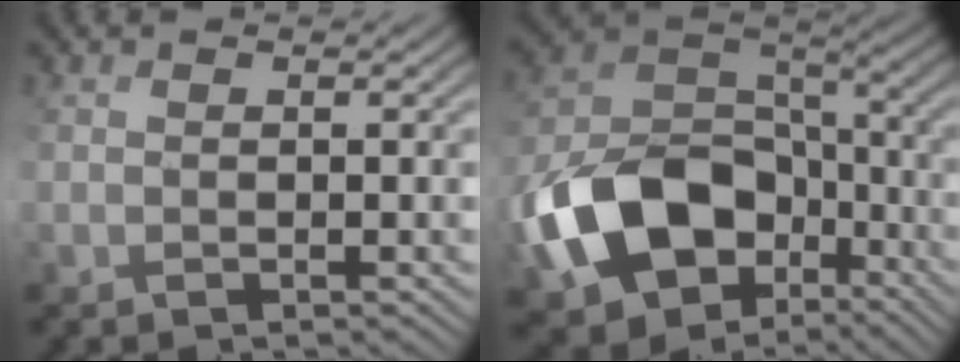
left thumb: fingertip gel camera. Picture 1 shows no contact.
{"total": 15.5, "force": [-6.0, 11.0, 9.0], "torque": [-0.194, -0.032, -0.117]}